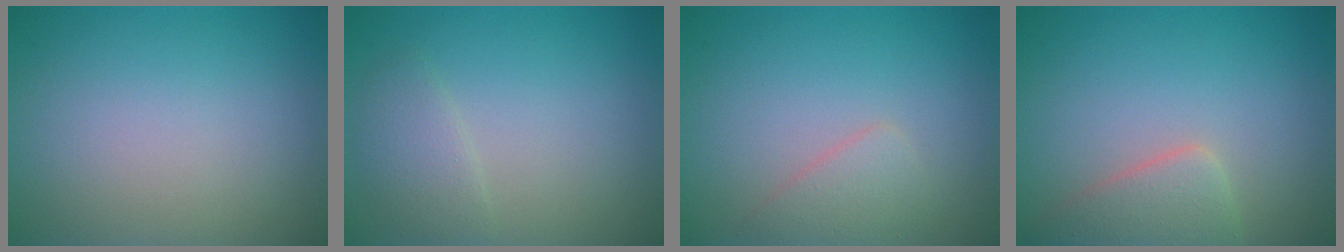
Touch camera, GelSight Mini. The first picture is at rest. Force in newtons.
{"total": 1.9, "press": 1.9, "slide": 0.1}
{"total": 1.8, "press": 1.8, "slide": 0.1}
{"total": 3.1, "press": 3.1, "slide": 0.4}